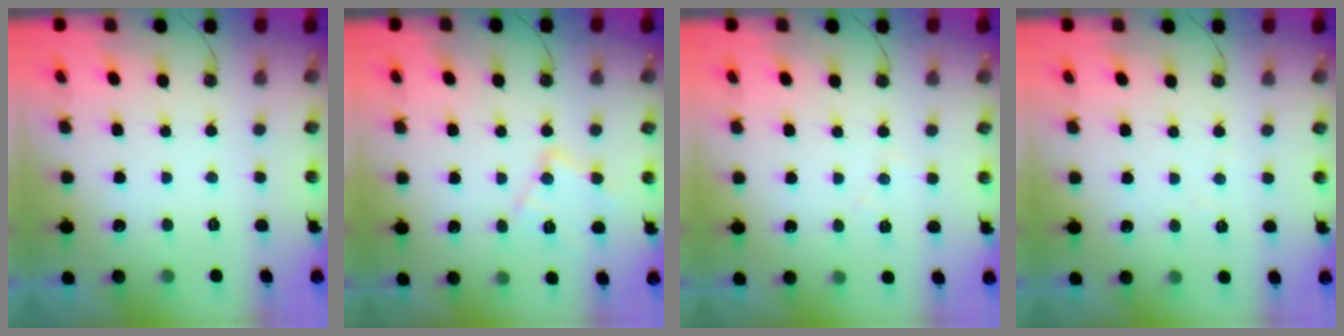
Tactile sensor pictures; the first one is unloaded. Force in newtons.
{"total": 12.5, "press": 12.5, "slide": 0.7}
{"total": 4.4, "press": 4.3, "slide": 0.7}
{"total": 3.8, "press": 3.7, "slide": 0.6}